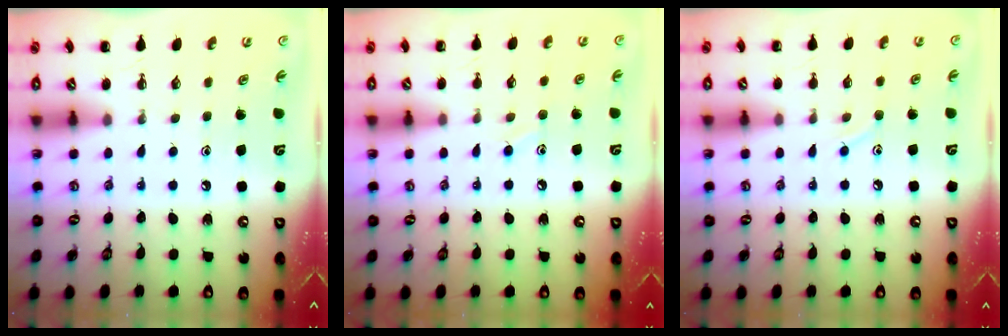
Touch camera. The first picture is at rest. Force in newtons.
{"total": 5.9, "press": 5.5, "slide": 2.1}
{"total": 6.8, "press": 6.6, "slide": 1.7}